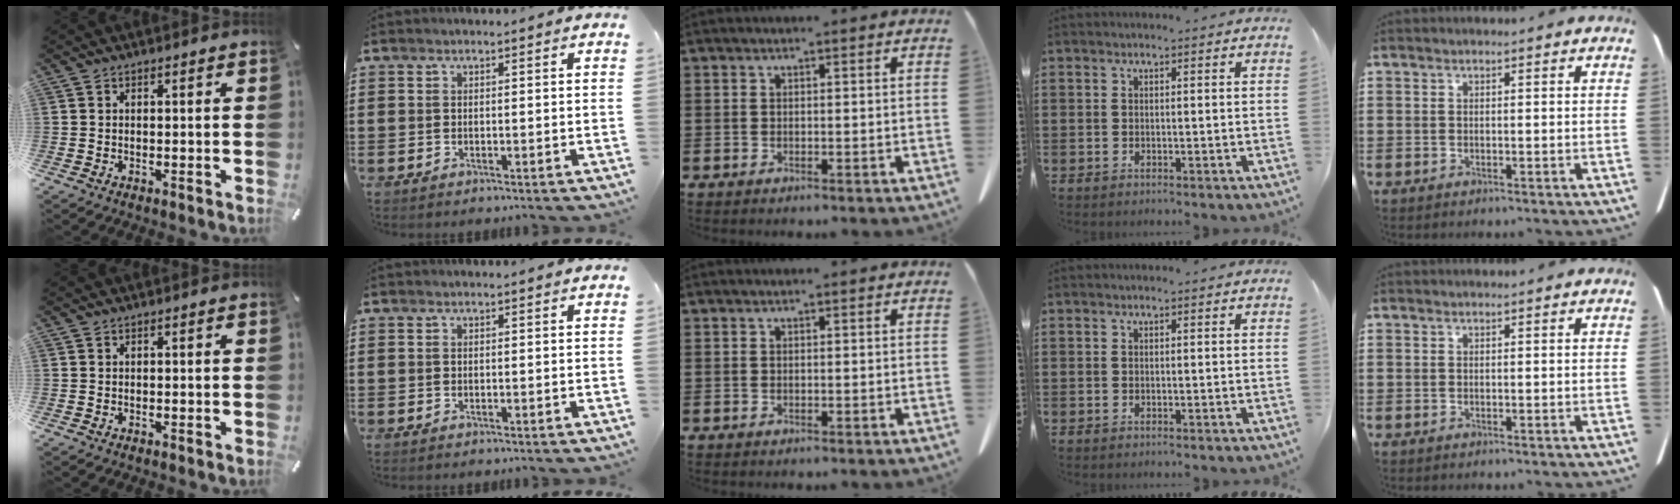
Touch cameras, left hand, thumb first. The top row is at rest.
{}